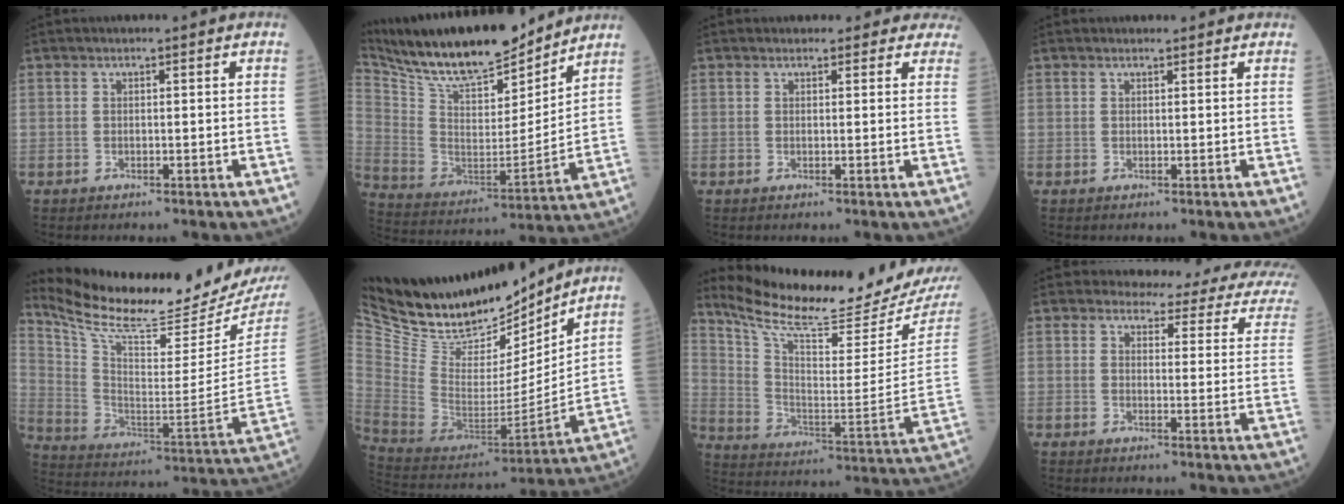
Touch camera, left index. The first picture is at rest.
{"total": 21.2, "force": [18.7, 4.6, 9.0], "torque": [-0.179, -0.005, 0.321]}
{"total": 6.3, "force": [5.6, 2.7, 0.2], "torque": [0.036, 0.002, 0.036]}
{"total": 2.0, "force": [1.9, 0.7, 0.5], "torque": [-0.010, 0.015, 0.019]}
{"total": 22.7, "force": [21.2, 0.0, 8.0], "torque": [-0.166, -0.097, 0.328]}
{"total": 21.0, "force": [18.8, 6.2, 7.2], "torque": [-0.145, -0.029, 0.325]}
{"total": 20.2, "force": [18.9, -0.7, 7.1], "torque": [-0.139, -0.096, 0.290]}
{"total": 15.5, "force": [13.8, 4.4, 5.7], "torque": [-0.041, -0.042, 0.123]}